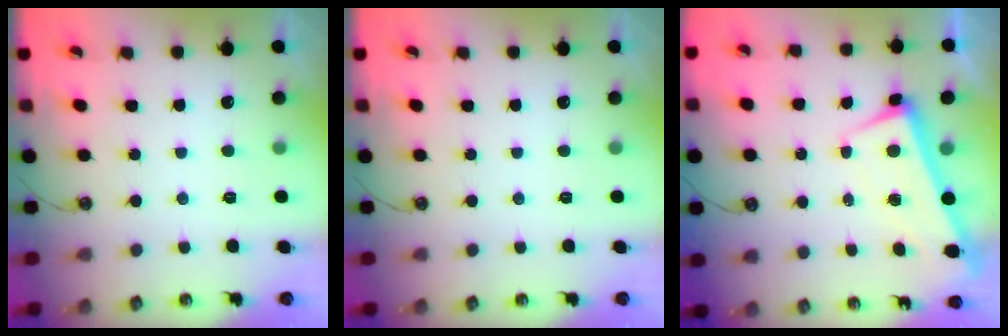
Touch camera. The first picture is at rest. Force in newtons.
{"total": 0.0}
{"total": 1.5, "press": 0.5, "slide": 1.4}